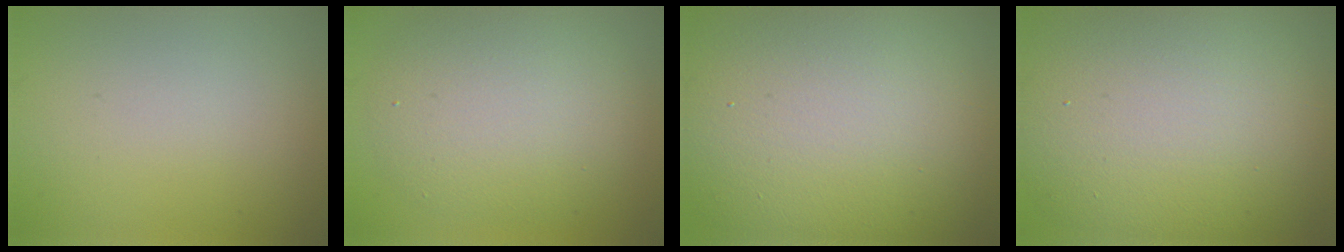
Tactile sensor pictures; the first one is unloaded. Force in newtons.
{"total": 6.4, "press": 6.4, "slide": 0.5}
{"total": 18.7, "press": 18.7, "slide": 1.1}
{"total": 16.6, "press": 16.6, "slide": 0.4}